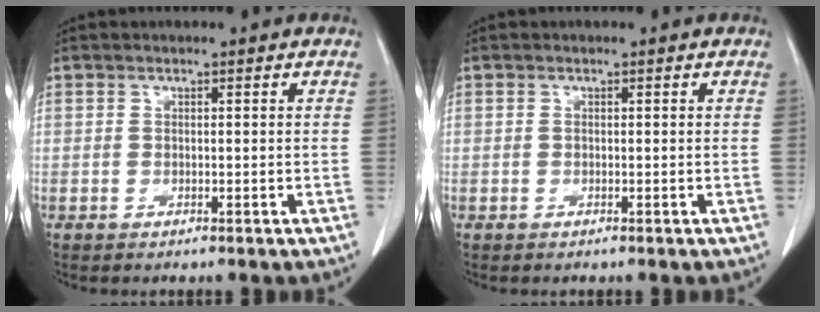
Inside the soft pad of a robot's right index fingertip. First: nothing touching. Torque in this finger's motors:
{"motor_torque": [-0.08, 0.02, -0.01, 0.00]}